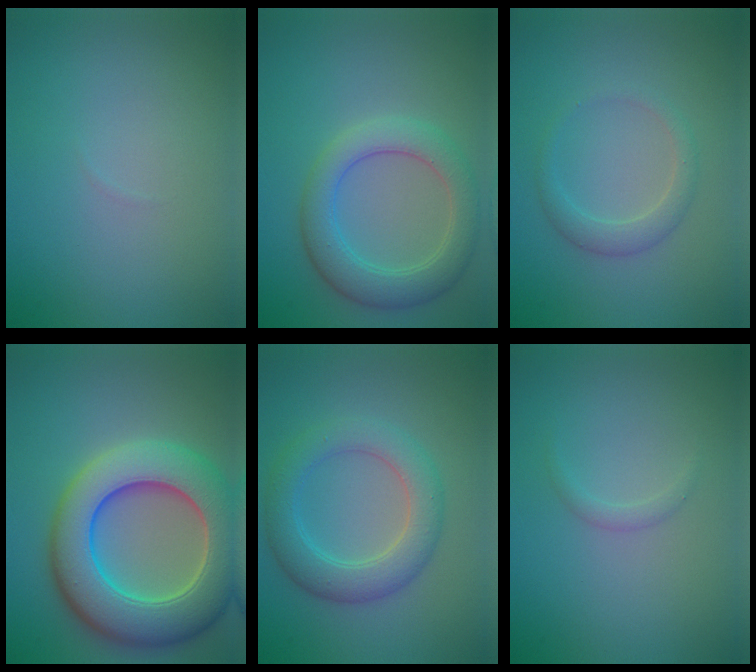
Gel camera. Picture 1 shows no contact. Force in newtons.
{"total": 4.9, "press": 4.9, "slide": 0.3}
{"total": 1.9, "press": 1.9, "slide": 0.0}
{"total": 11.2, "press": 11.2, "slide": 0.6}
{"total": 4.6, "press": 4.6, "slide": 0.1}
{"total": 0.9, "press": 0.9, "slide": 0.0}